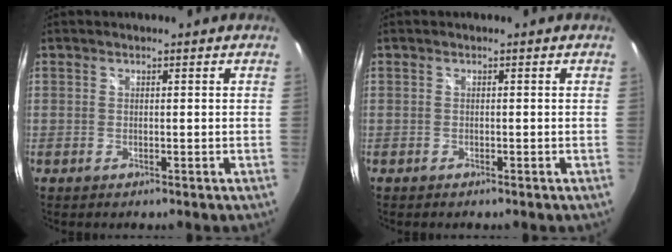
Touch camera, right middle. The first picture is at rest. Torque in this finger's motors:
{"motor_torque": [-0.45, 0.11, 0.00, -0.01]}